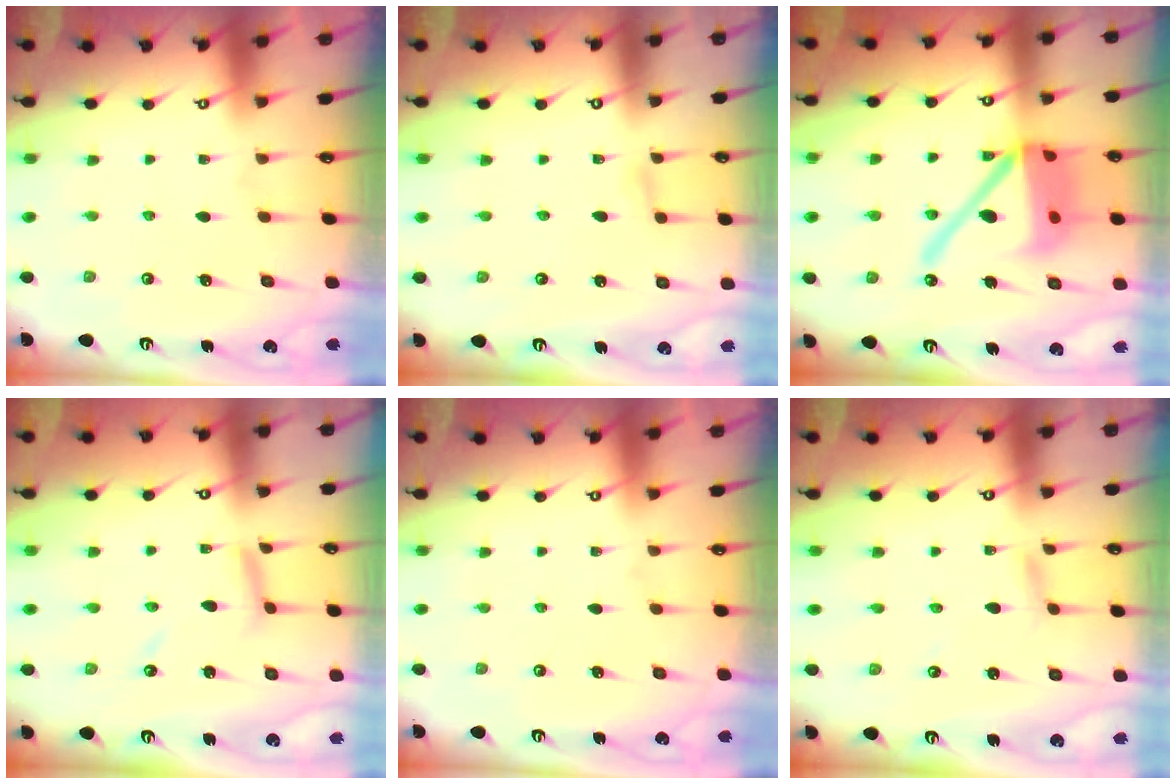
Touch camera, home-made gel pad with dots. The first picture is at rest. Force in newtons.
{"total": 2.3, "press": 2.3, "slide": 0.3}
{"total": 17.9, "press": 17.7, "slide": 2.2}
{"total": 7.0, "press": 7.0, "slide": 0.1}
{"total": 0.0}
{"total": 2.5, "press": 2.5, "slide": 0.3}